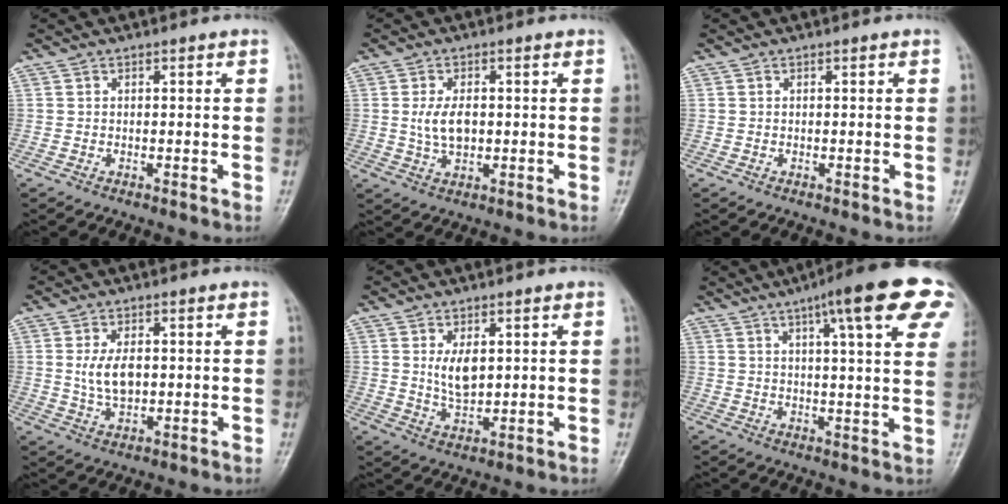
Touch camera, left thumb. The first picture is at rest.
{"total": 5.2, "force": [0.3, 3.0, 4.3], "torque": [-0.083, -0.003, 0.008]}
{"total": 0.0}
{"total": 5.7, "force": [0.6, 3.2, 4.7], "torque": [-0.087, -0.006, 0.015]}
{"total": 5.3, "force": [1.5, 2.7, 4.3], "torque": [-0.068, -0.017, 0.033]}
{"total": 19.5, "force": [9.9, 3.6, 16.3], "torque": [-0.210, -0.008, 0.120]}